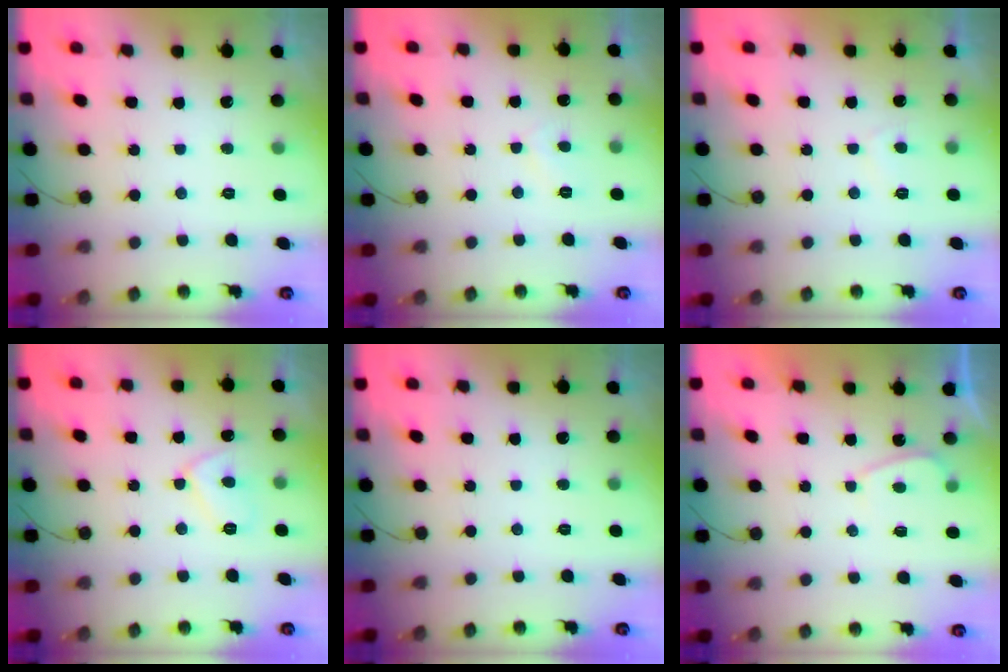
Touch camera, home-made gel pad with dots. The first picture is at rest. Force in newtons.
{"total": 3.1, "press": 3.0, "slide": 0.6}
{"total": 2.8, "press": 2.7, "slide": 0.6}
{"total": 7.0, "press": 7.0, "slide": 0.8}
{"total": 0.0}
{"total": 0.8, "press": 0.6, "slide": 0.5}